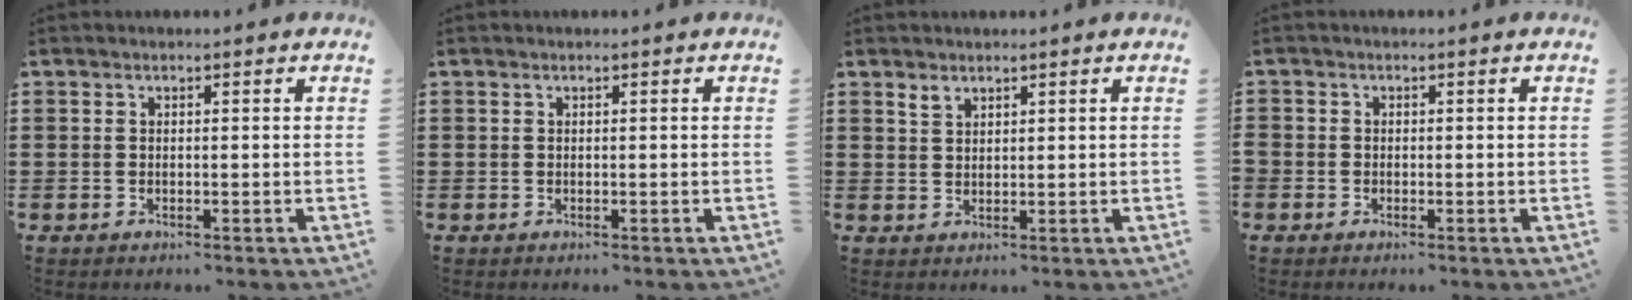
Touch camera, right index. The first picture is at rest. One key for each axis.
{"total": 0.0}
{"total": 1.6, "fx": 1.3, "fy": 0.7, "fz": 0.4, "tx": -0.011, "ty": 0.000, "tz": 0.027}
{"total": 0.9, "fx": -0.6, "fy": 0.6, "fz": 0.2, "tx": -0.006, "ty": 0.000, "tz": -0.012}